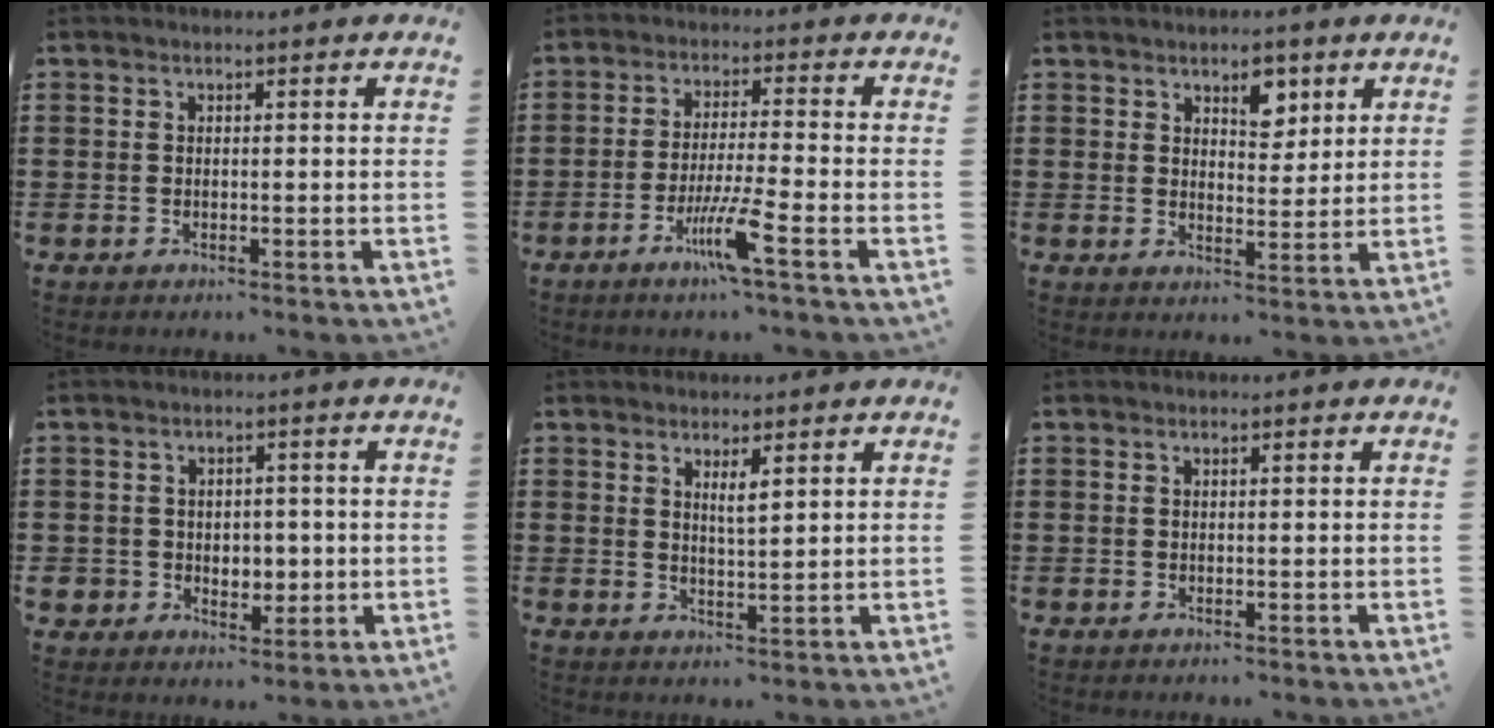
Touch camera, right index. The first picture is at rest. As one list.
[{"total": 6.9, "force": [-3.8, -0.2, 5.8], "torque": [-0.112, -0.011, -0.070]}, {"total": 4.9, "force": [3.1, 2.7, 2.6], "torque": [-0.039, 0.004, 0.052]}, {"total": 3.8, "force": [-0.1, 3.6, 1.0], "torque": [-0.036, 0.013, -0.007]}, {"total": 2.4, "force": [1.4, 0.5, 2.0], "torque": [-0.040, 0.002, 0.023]}, {"total": 0.5, "force": [0.2, 0.2, 0.4], "torque": [-0.009, 0.001, 0.003]}]